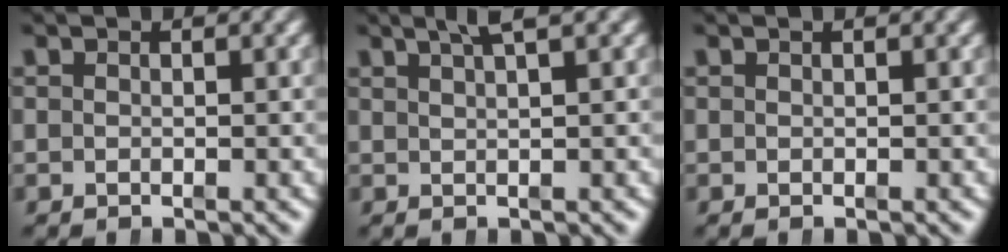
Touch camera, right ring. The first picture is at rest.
{"total": 3.3, "force": [2.4, -0.5, 2.1], "torque": [-0.018, 0.015, 0.040]}
{"total": 0.0}